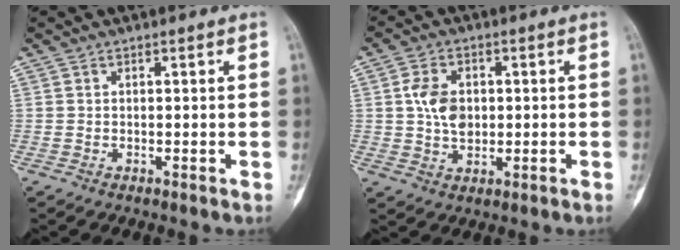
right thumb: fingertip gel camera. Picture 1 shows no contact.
{"total": 6.8, "force": [0.6, 4.8, 4.8], "torque": [-0.077, -0.001, 0.011]}